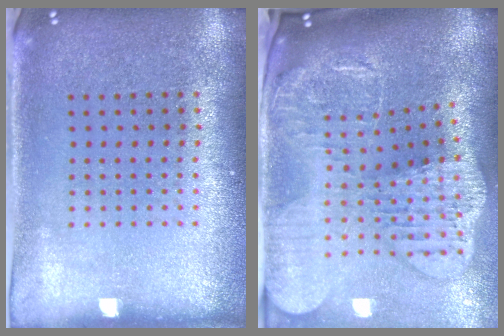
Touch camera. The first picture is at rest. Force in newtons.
{"total": 4.1, "press": 3.1, "slide": 2.6}